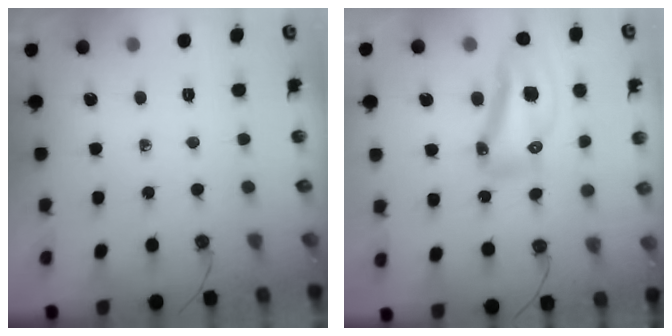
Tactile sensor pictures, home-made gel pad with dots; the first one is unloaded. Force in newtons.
{"total": 13.3, "press": 13.2, "slide": 1.4}